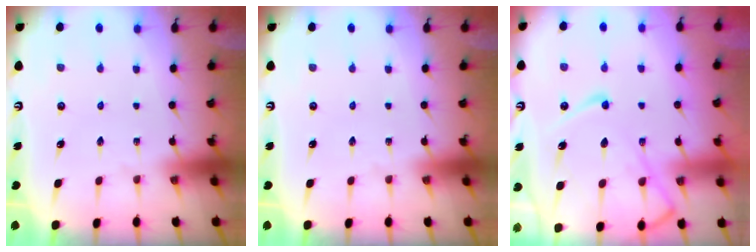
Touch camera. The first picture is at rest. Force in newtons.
{"total": 0.0}
{"total": 12.9, "press": 12.8, "slide": 1.4}